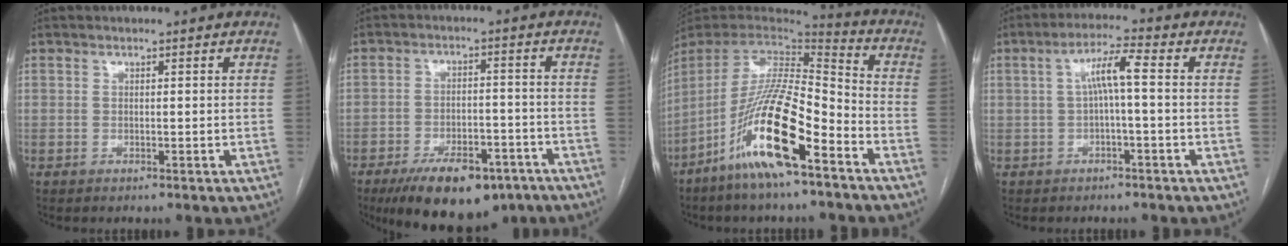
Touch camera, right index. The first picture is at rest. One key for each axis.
{"total": 14.2, "fx": -9.9, "fy": 5.8, "fz": 8.3, "tx": -0.125, "ty": -0.002, "tz": -0.150}
{"total": 18.6, "fx": -10.0, "fy": 3.0, "fz": 15.4, "tx": -0.321, "ty": -0.027, "tz": -0.186}
{"total": 5.2, "fx": 0.2, "fy": 0.4, "fz": 5.2, "tx": -0.093, "ty": 0.021, "tz": 0.005}